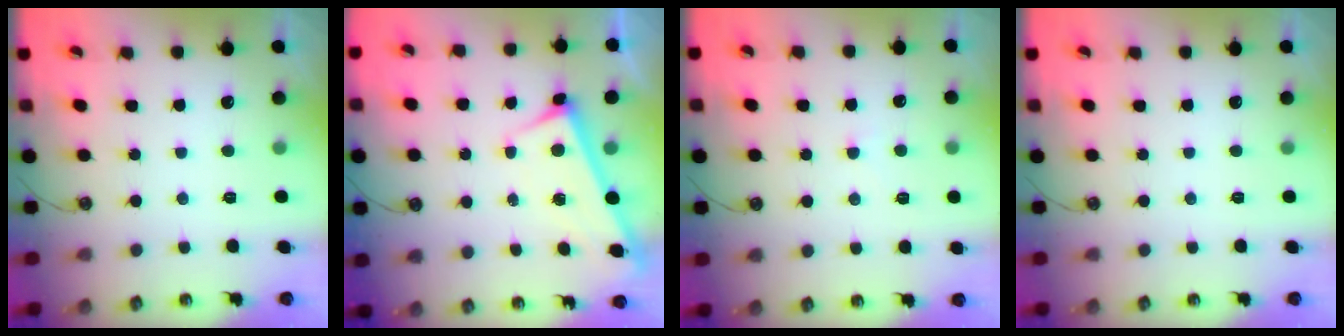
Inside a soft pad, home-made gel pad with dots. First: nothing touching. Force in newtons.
{"total": 3.1, "press": 3.1, "slide": 0.1}
{"total": 4.2, "press": 4.2, "slide": 0.3}
{"total": 0.0}